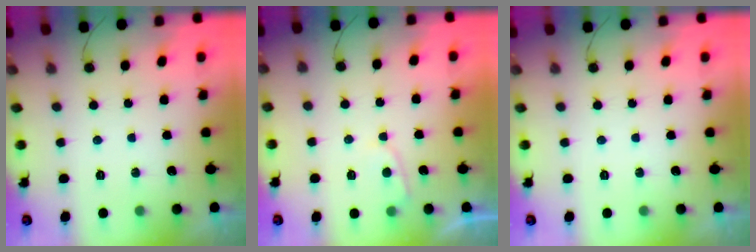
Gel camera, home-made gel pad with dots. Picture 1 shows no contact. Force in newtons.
{"total": 2.9, "press": 2.9, "slide": 0.3}
{"total": 0.0}